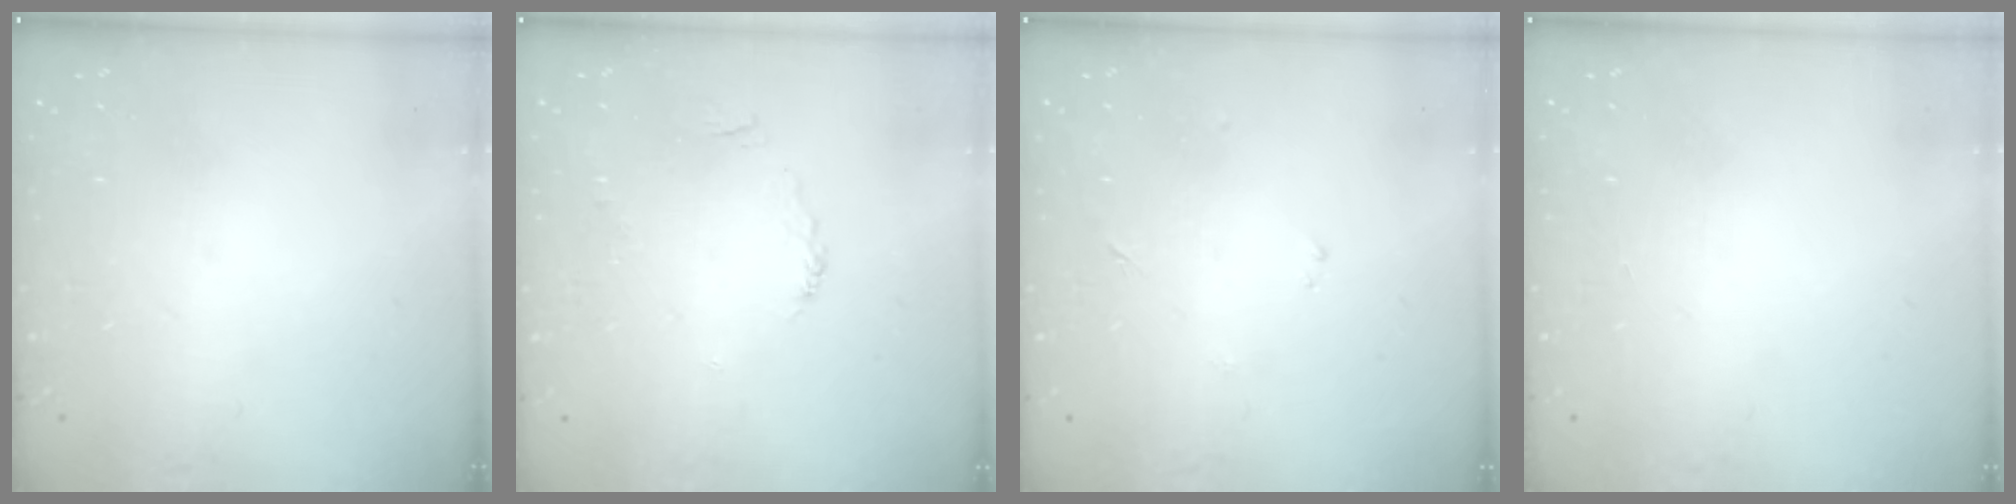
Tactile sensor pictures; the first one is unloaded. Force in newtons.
{"total": 2.3, "press": 2.2, "slide": 0.7}
{"total": 2.3, "press": 2.2, "slide": 0.3}
{"total": 2.4, "press": 2.3, "slide": 0.2}